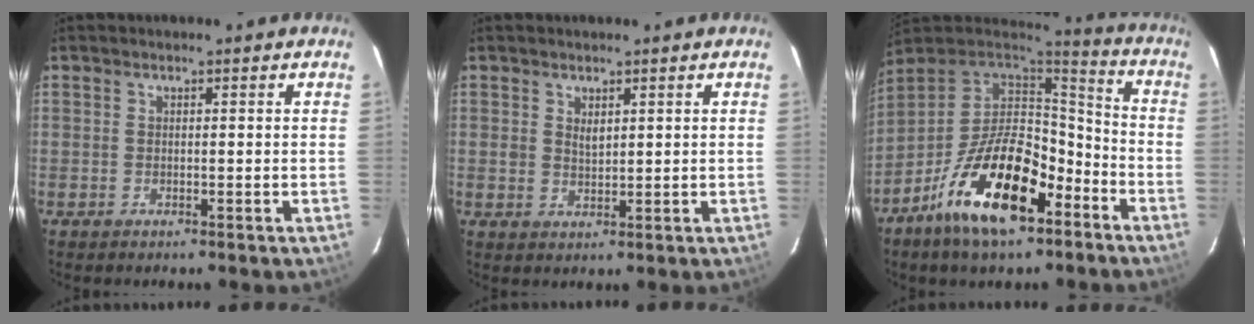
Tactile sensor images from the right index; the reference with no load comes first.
{"total": 2.0, "force": [1.1, 1.1, 1.2], "torque": [-0.018, 0.000, 0.021]}
{"total": 20.3, "force": [-10.7, 9.0, 14.6], "torque": [-0.274, -0.008, -0.183]}